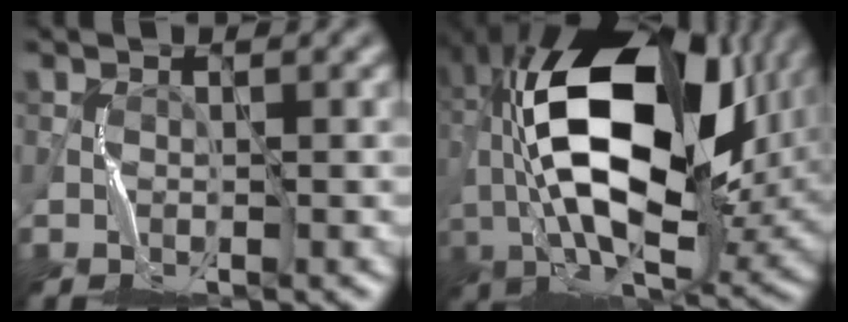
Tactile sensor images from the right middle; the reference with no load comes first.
{"total": 18.2, "force": [2.6, 9.2, 15.4], "torque": [-0.299, 0.008, 0.033]}